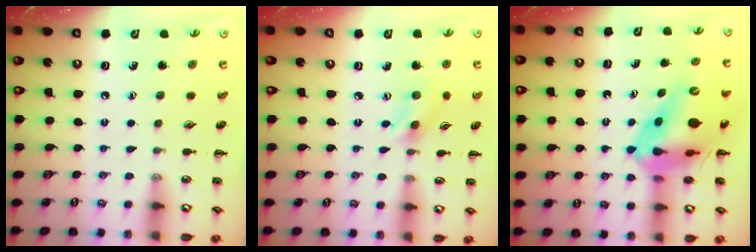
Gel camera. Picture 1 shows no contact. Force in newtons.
{"total": 2.7, "press": 2.6, "slide": 0.8}
{"total": 15.7, "press": 15.1, "slide": 4.4}